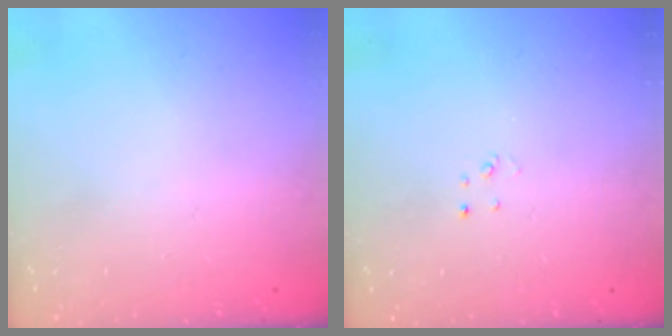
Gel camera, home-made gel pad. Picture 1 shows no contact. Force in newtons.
{"total": 2.0, "press": 2.0, "slide": 0.2}